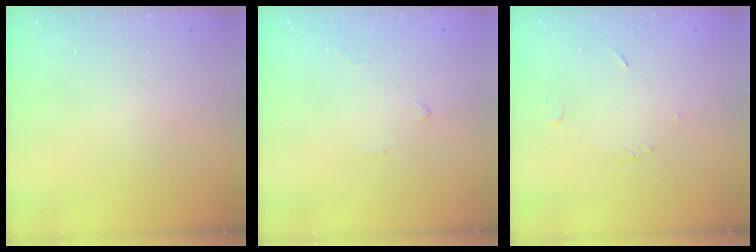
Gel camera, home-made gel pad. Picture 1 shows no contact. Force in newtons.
{"total": 1.4, "press": 1.3, "slide": 0.5}
{"total": 3.1, "press": 3.0, "slide": 0.4}